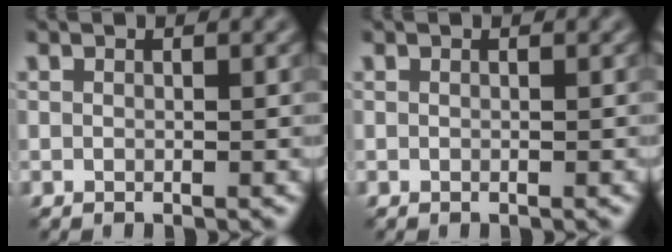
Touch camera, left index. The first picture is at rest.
{"total": 0.0}